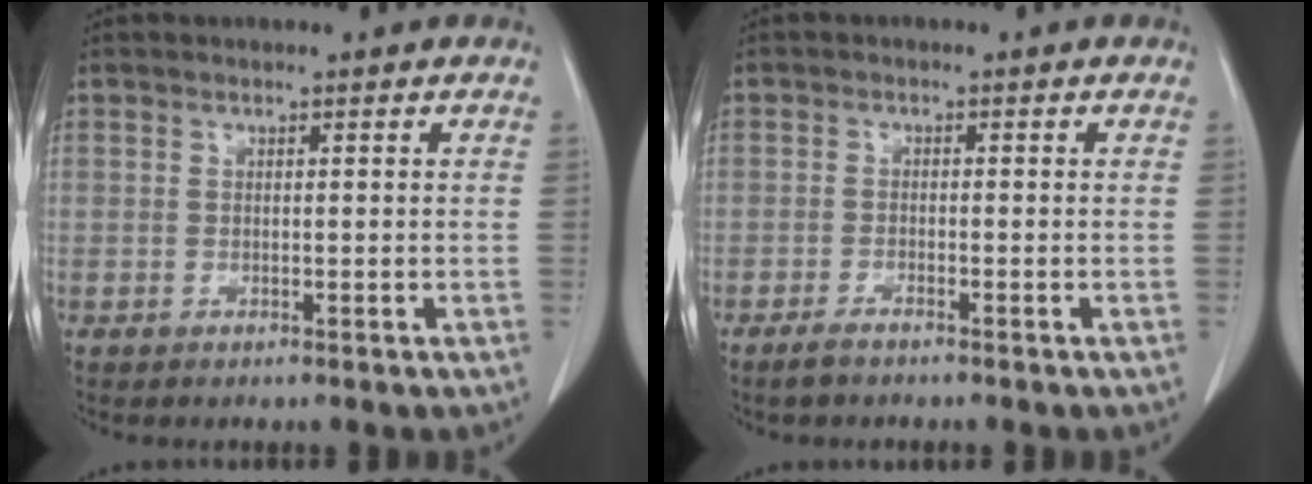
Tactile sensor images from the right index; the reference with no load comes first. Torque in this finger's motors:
{"motor_torque": [0.19, -0.16, 0.08, 0.03]}